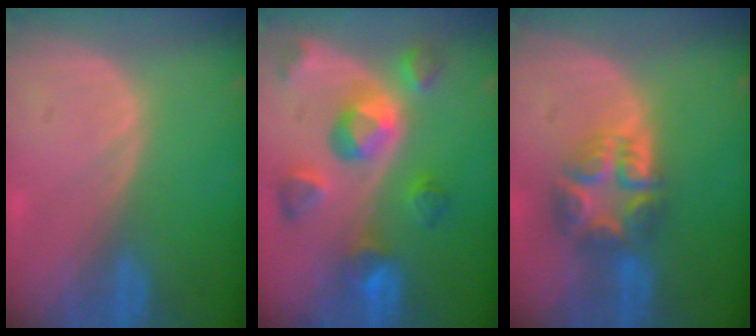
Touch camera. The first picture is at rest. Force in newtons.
{"total": 9.9, "press": 8.8, "slide": 4.6}
{"total": 7.7, "press": 6.7, "slide": 3.7}